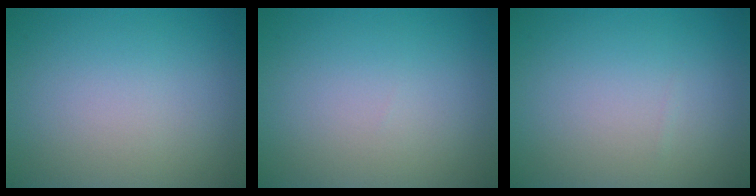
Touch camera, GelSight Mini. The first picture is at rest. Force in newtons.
{"total": 0.0}
{"total": 0.0}